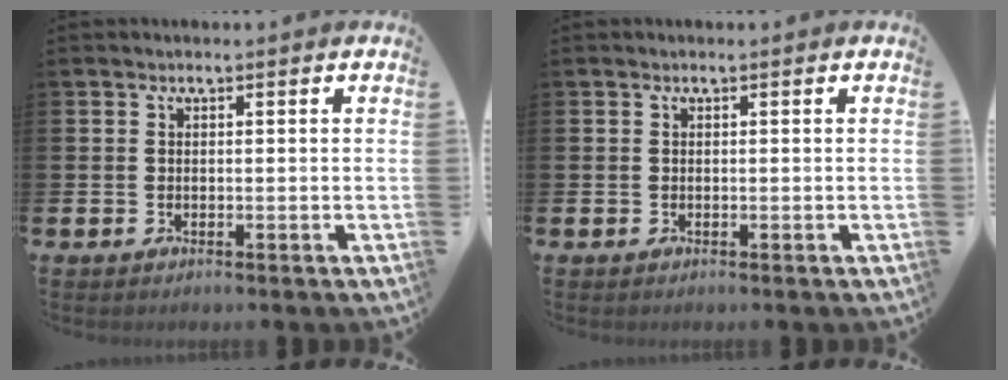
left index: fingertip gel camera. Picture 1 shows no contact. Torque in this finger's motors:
{"motor_torque": [-0.01, 0.01, 0.00, 0.00]}